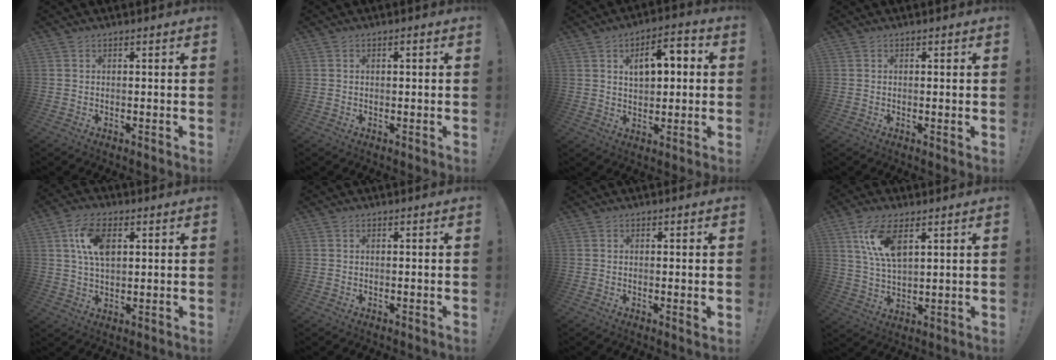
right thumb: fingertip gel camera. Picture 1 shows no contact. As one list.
[{"total": 0.6, "force": [-0.1, 0.2, 0.6], "torque": [-0.010, 0.002, -0.002]}, {"total": 9.5, "force": [2.2, 5.5, 7.4], "torque": [-0.095, -0.001, 0.034]}, {"total": 0.8, "force": [0.3, 0.2, 0.8], "torque": [-0.012, 0.000, 0.004]}, {"total": 10.4, "force": [3.3, 5.8, 8.0], "torque": [-0.136, 0.002, 0.060]}, {"total": 0.0}, {"total": 1.6, "force": [0.3, 0.3, 1.6], "torque": [-0.016, -0.003, 0.003]}, {"total": 10.7, "force": [5.2, 4.7, 8.1], "torque": [-0.161, -0.015, 0.093]}]